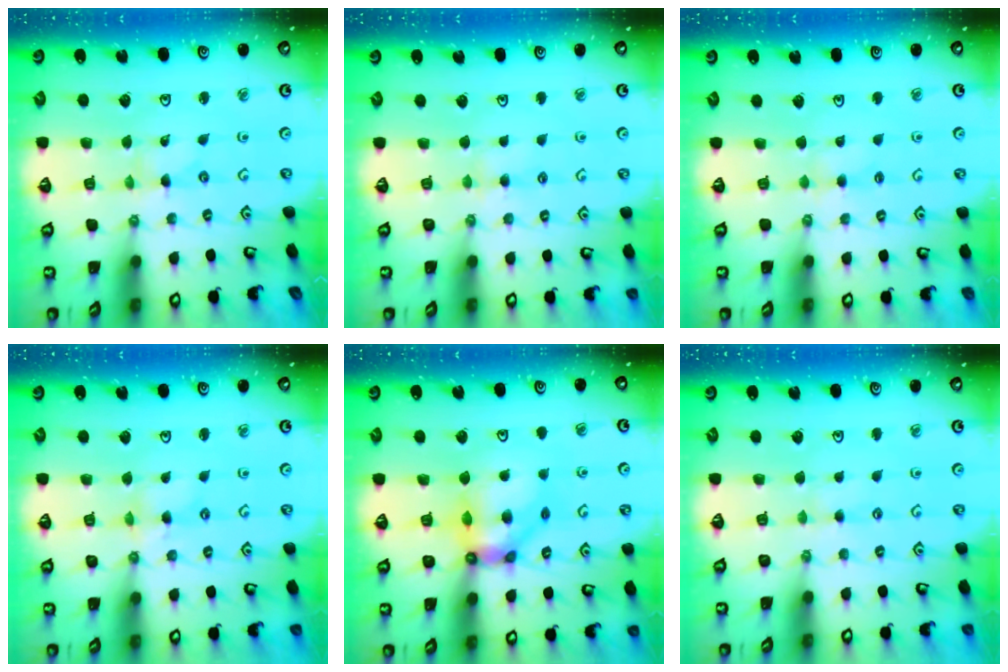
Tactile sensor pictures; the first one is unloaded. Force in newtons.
{"total": 2.9, "press": 2.8, "slide": 0.6}
{"total": 2.8, "press": 2.8, "slide": 0.3}
{"total": 2.6, "press": 2.6, "slide": 0.4}
{"total": 10.9, "press": 10.8, "slide": 1.0}
{"total": 1.9, "press": 1.9, "slide": 0.4}